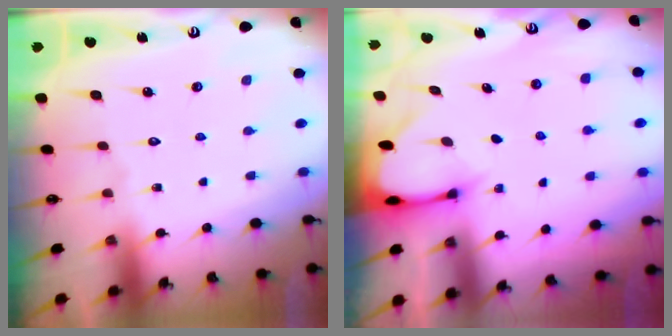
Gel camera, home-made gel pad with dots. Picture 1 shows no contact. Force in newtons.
{"total": 2.4, "press": 2.4, "slide": 0.1}